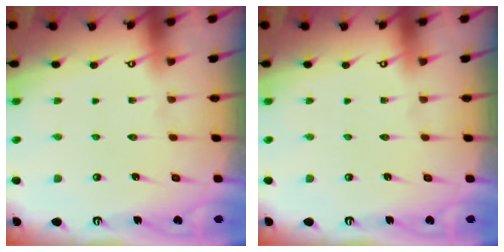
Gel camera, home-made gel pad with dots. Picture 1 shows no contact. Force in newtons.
{"total": 0.0}